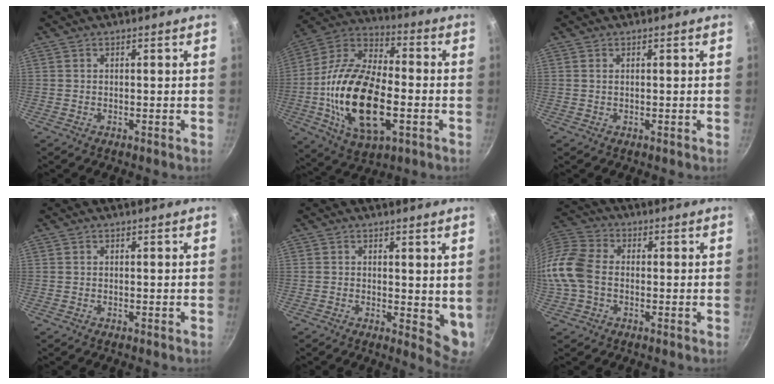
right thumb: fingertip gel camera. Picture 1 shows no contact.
{"total": 24.0, "force": [-4.6, 12.5, 20.0], "torque": [-0.373, 0.025, -0.090]}
{"total": 0.6, "force": [0.2, 0.2, 0.5], "torque": [-0.009, 0.001, 0.002]}
{"total": 0.0}
{"total": 5.5, "force": [1.2, 2.7, 4.6], "torque": [-0.049, -0.020, 0.015]}
{"total": 11.6, "force": [-1.5, 8.3, 8.0], "torque": [-0.155, 0.027, -0.048]}